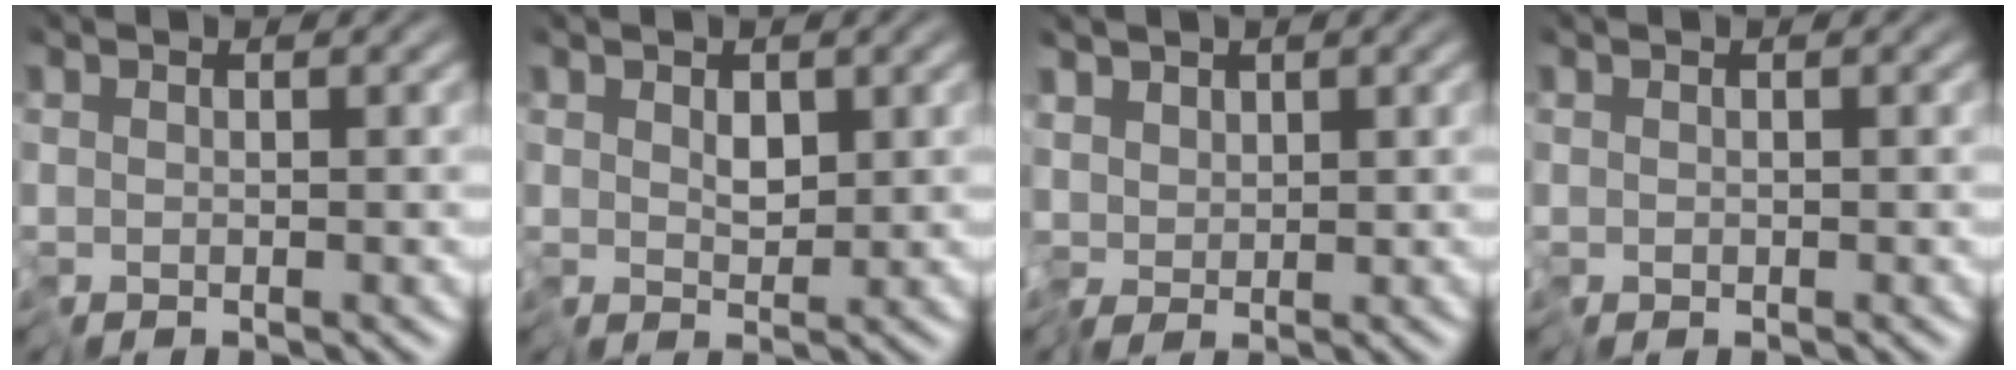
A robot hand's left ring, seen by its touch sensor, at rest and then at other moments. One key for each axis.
{"total": 1.4, "fx": 0.7, "fy": 0.7, "fz": 1.0, "tx": -0.019, "ty": 0.002, "tz": 0.015}
{"total": 1.5, "fx": 0.4, "fy": 1.4, "fz": 0.5, "tx": -0.009, "ty": 0.007, "tz": 0.002}
{"total": 0.0}